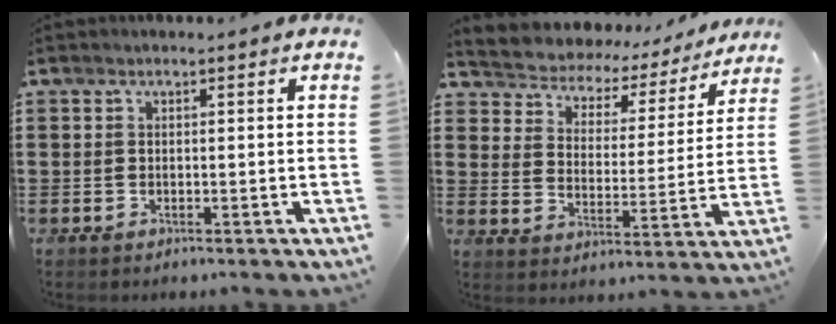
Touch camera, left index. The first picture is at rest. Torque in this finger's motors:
{"motor_torque": [0.98, -1.16, 0.28, 0.08]}